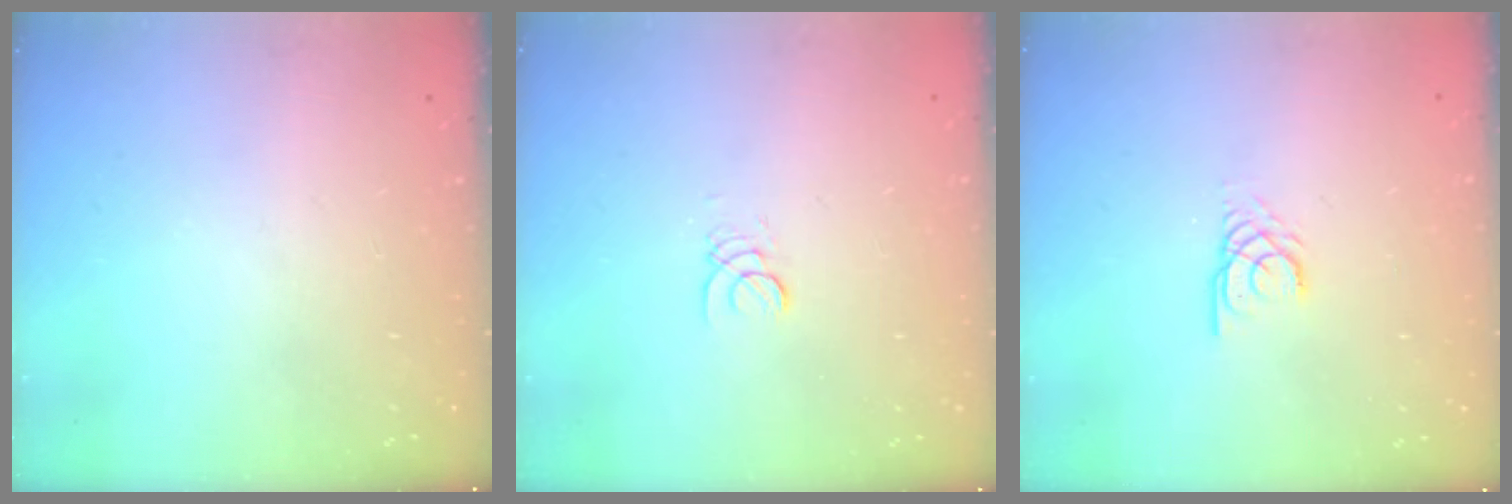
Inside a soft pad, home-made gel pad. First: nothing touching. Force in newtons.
{"total": 1.2, "press": 1.2, "slide": 0.0}
{"total": 2.3, "press": 2.3, "slide": 0.2}